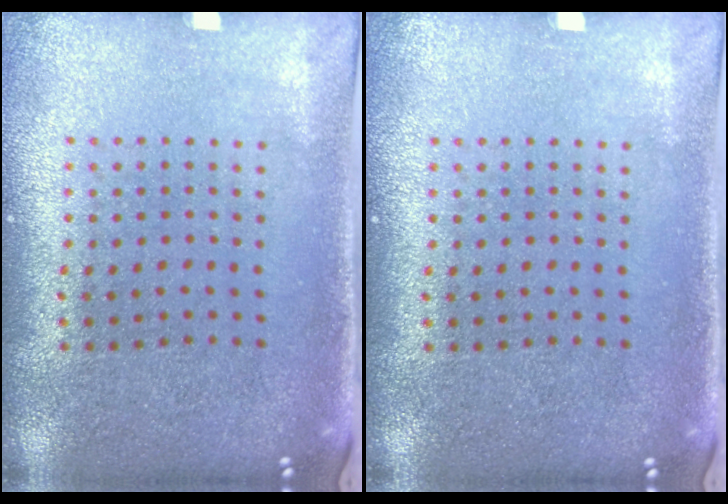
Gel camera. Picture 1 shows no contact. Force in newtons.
{"total": 0.0}